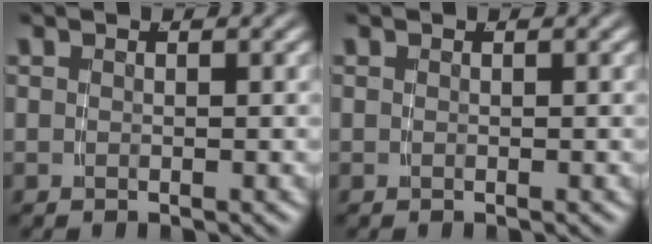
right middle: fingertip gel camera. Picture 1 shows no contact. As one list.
[{"total": 0.0}]